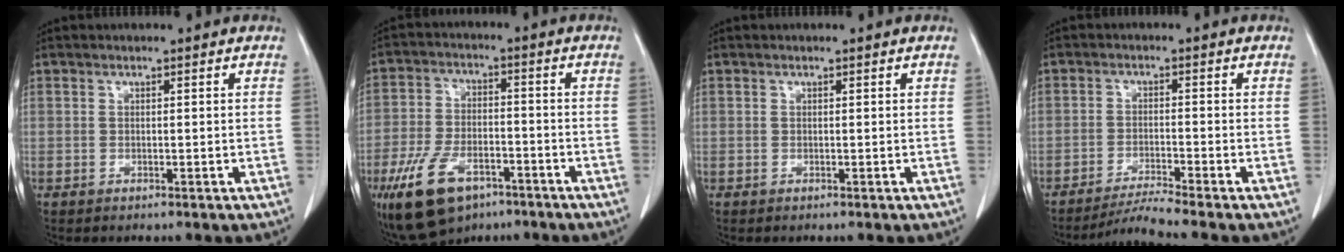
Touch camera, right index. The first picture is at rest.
{"total": 12.1, "force": [-7.1, 6.0, 7.7], "torque": [-0.161, -0.004, -0.120]}
{"total": 0.0}
{"total": 4.6, "force": [-3.9, -2.1, 1.1], "torque": [-0.026, -0.022, -0.073]}